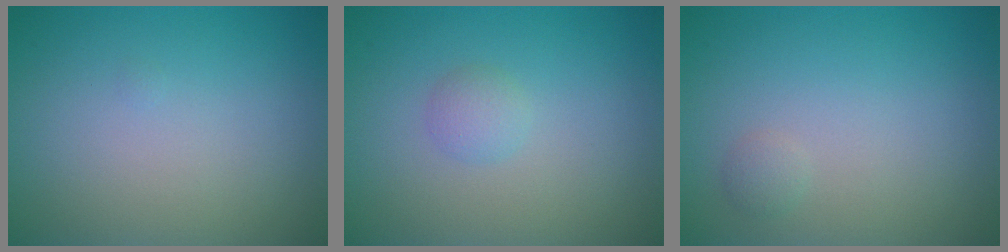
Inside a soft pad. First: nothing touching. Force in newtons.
{"total": 1.3, "press": 1.3, "slide": 0.1}
{"total": 0.7, "press": 0.7, "slide": 0.0}